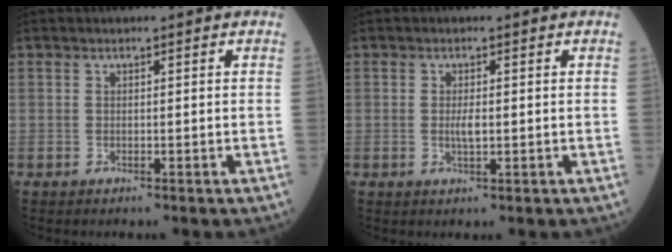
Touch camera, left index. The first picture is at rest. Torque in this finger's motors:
{"motor_torque": [0.42, -0.04, 0.03, 0.02]}